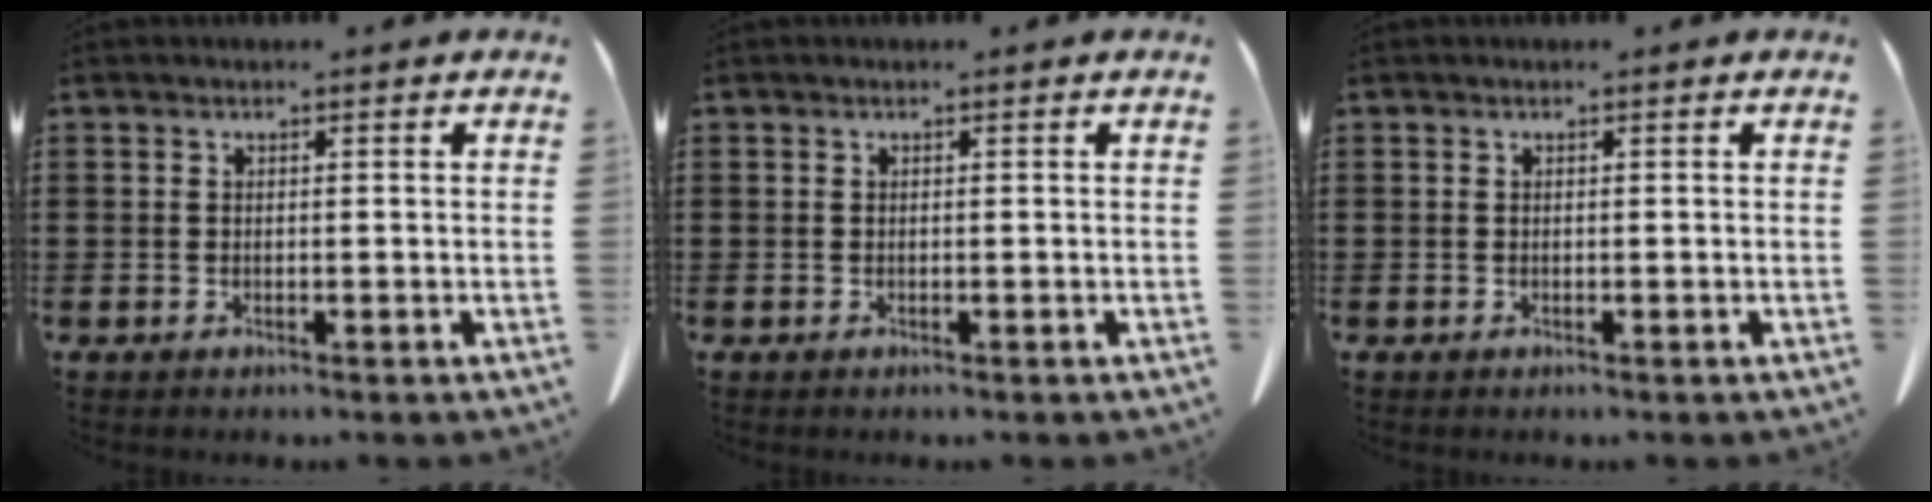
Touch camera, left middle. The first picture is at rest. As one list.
[{"total": 0.0}, {"total": 0.0}]